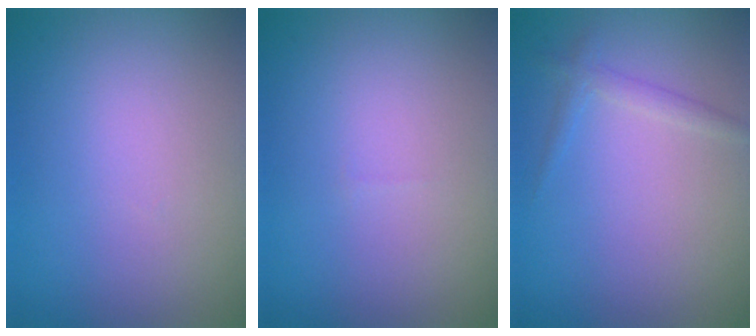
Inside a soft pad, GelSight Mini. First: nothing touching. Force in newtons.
{"total": 0.0}
{"total": 1.4, "press": 1.4, "slide": 0.0}